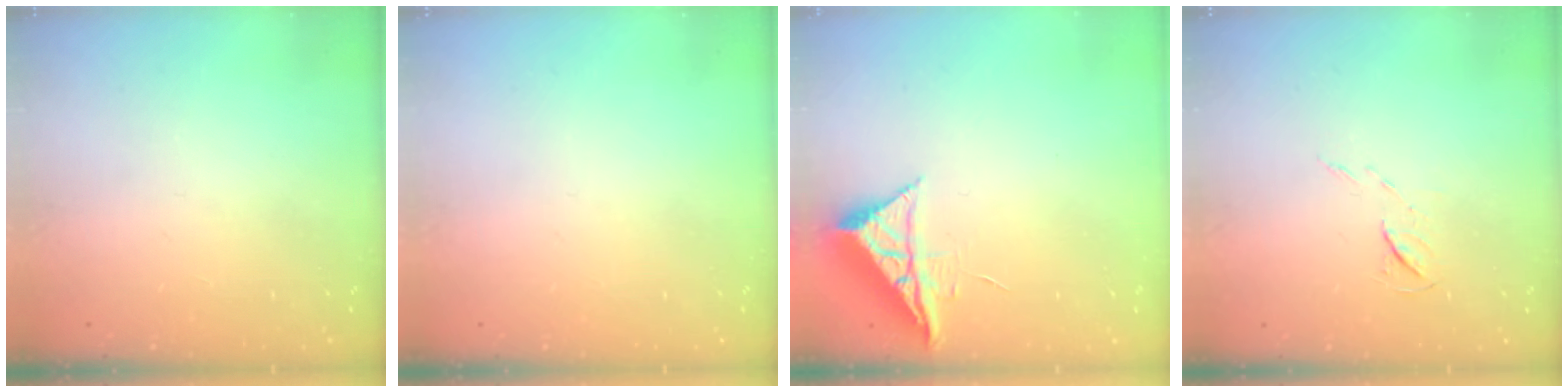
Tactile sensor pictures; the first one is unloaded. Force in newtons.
{"total": 0.0}
{"total": 7.1, "press": 7.1, "slide": 0.2}
{"total": 5.2, "press": 5.1, "slide": 0.8}